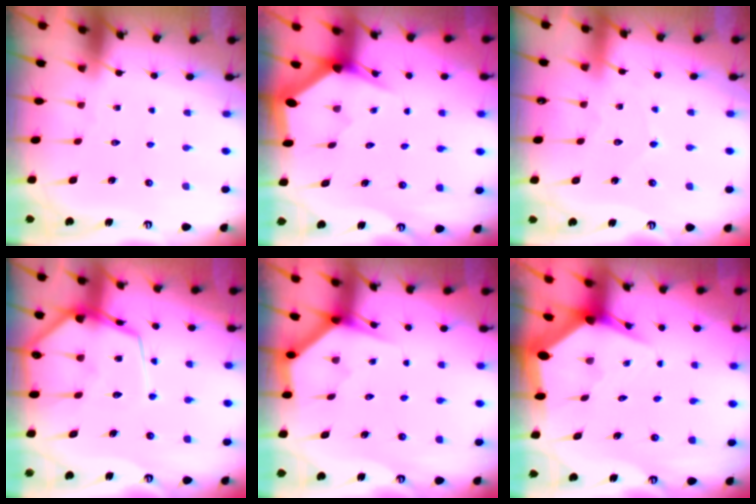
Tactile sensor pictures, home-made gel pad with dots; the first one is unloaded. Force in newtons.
{"total": 3.0, "press": 3.0, "slide": 0.0}
{"total": 4.0, "press": 4.0, "slide": 0.5}
{"total": 14.0, "press": 14.0, "slide": 1.4}
{"total": 3.7, "press": 3.7, "slide": 0.2}
{"total": 3.8, "press": 3.7, "slide": 0.5}